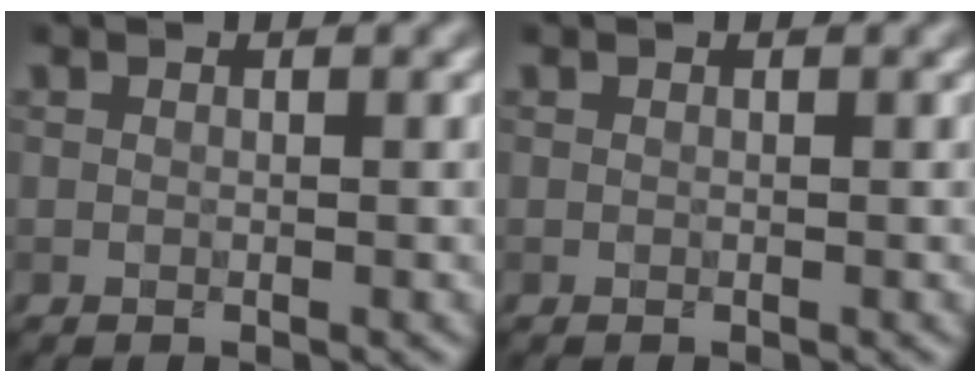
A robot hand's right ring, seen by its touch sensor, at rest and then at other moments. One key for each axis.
{"total": 0.0}